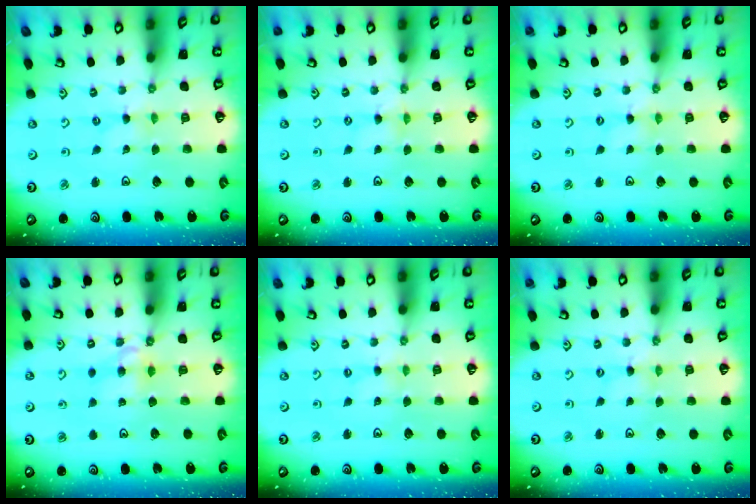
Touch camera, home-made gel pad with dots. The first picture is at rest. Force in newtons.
{"total": 0.6, "press": 0.6, "slide": 0.2}
{"total": 0.0}
{"total": 5.9, "press": 5.9, "slide": 0.4}
{"total": 1.1, "press": 1.0, "slide": 0.3}
{"total": 0.0}